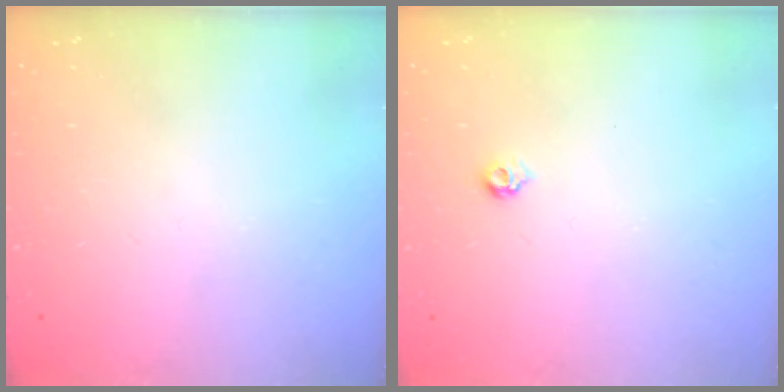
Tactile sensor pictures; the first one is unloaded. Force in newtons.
{"total": 4.2, "press": 4.1, "slide": 0.8}